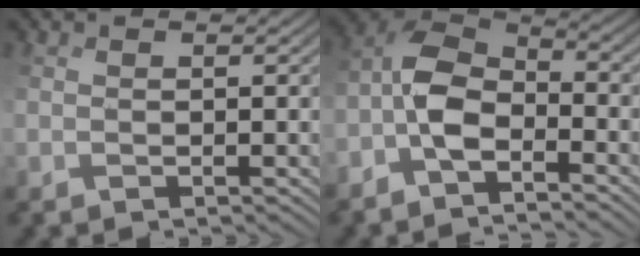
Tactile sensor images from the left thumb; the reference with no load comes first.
{"total": 5.9, "force": [-3.1, 2.0, 4.5], "torque": [-0.094, 0.011, -0.071]}